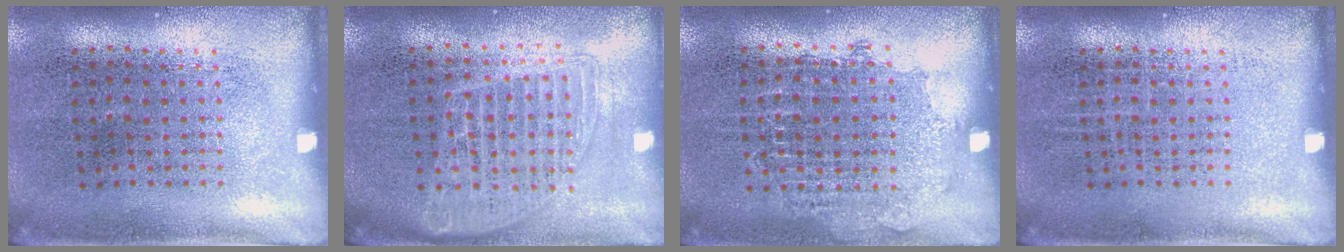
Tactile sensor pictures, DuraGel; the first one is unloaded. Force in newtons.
{"total": 1.4, "press": 1.2, "slide": 0.7}
{"total": 0.8, "press": 0.8, "slide": 0.3}
{"total": 0.0}